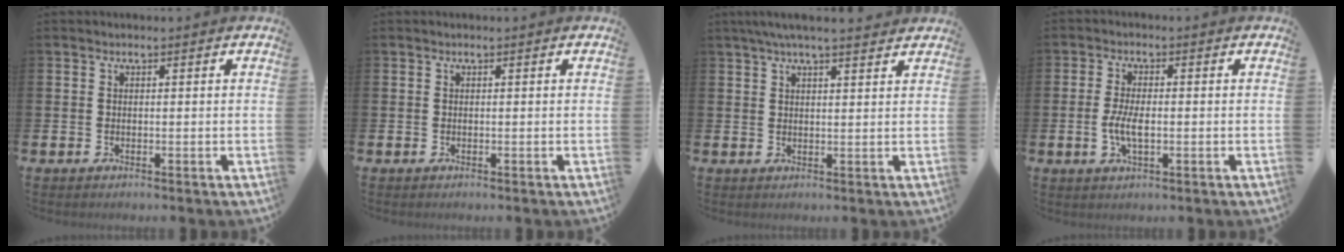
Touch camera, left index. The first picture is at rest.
{"total": 0.0}
{"total": 4.1, "force": [3.7, 0.3, 1.8], "torque": [-0.040, -0.005, 0.066]}
{"total": 3.9, "force": [-0.5, 1.6, 3.5], "torque": [-0.063, -0.002, -0.013]}